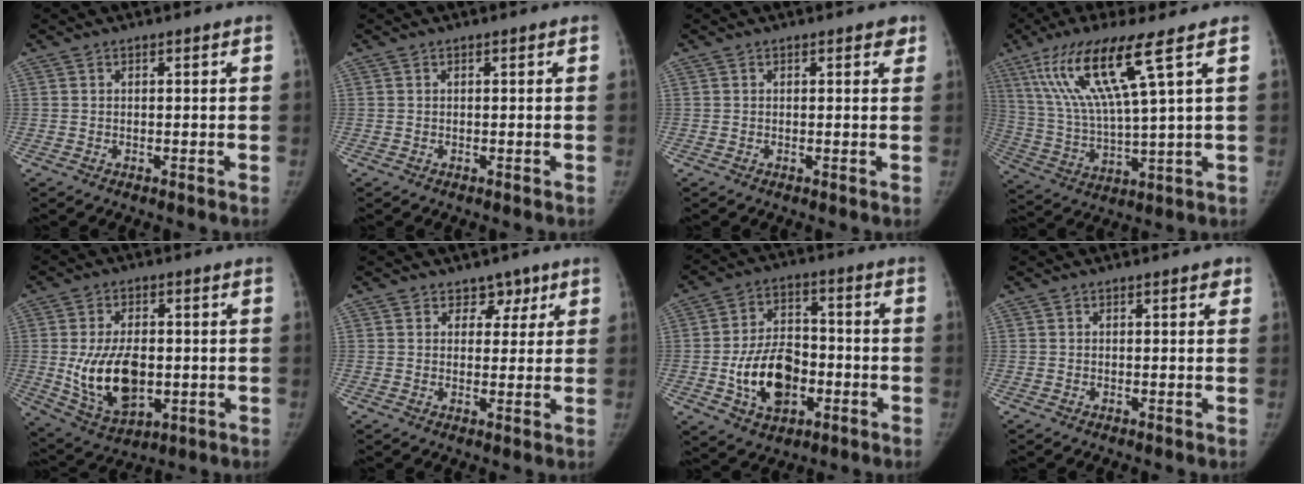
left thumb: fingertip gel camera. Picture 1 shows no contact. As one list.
[{"total": 0.0}, {"total": 1.6, "force": [1.0, 0.8, 0.9], "torque": [0.005, -0.002, 0.007]}, {"total": 15.9, "force": [7.8, 1.2, 13.8], "torque": [-0.295, -0.028, 0.155]}, {"total": 13.7, "force": [-1.0, 8.1, 11.0], "torque": [-0.184, -0.008, 0.001]}, {"total": 3.6, "force": [2.3, 2.7, 0.8], "torque": [0.019, -0.011, 0.030]}, {"total": 13.9, "force": [-3.6, 9.2, 9.7], "torque": [-0.138, 0.020, -0.058]}, {"total": 1.2, "force": [0.7, 0.6, 0.9], "torque": [-0.003, 0.000, 0.005]}]